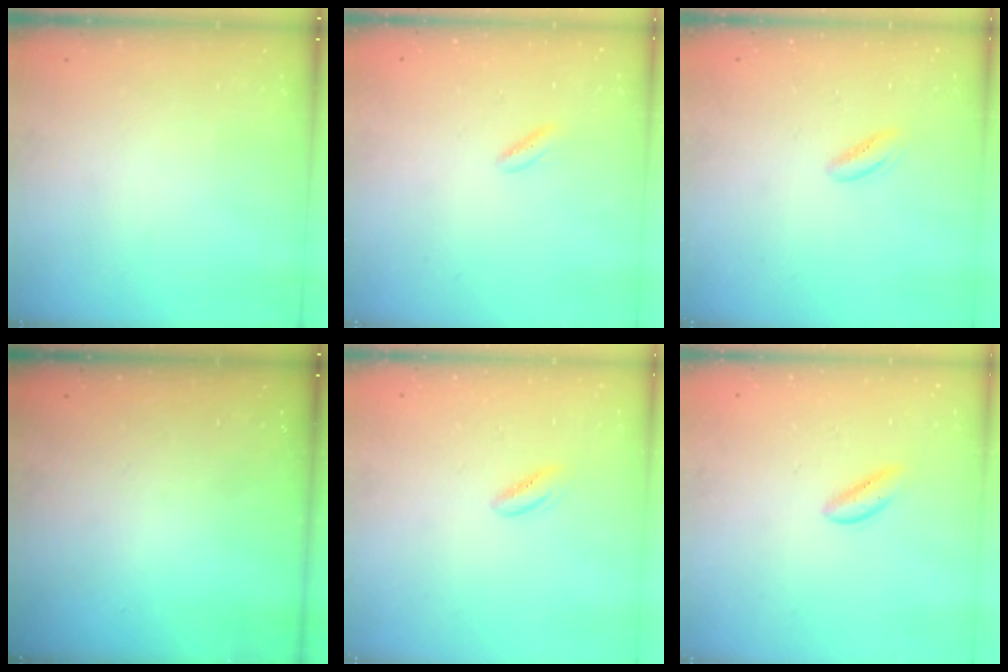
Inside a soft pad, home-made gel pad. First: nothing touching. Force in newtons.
{"total": 1.9, "press": 1.7, "slide": 0.8}
{"total": 1.4, "press": 1.3, "slide": 0.5}
{"total": 0.0}
{"total": 2.6, "press": 2.5, "slide": 0.6}
{"total": 1.1, "press": 1.0, "slide": 0.3}